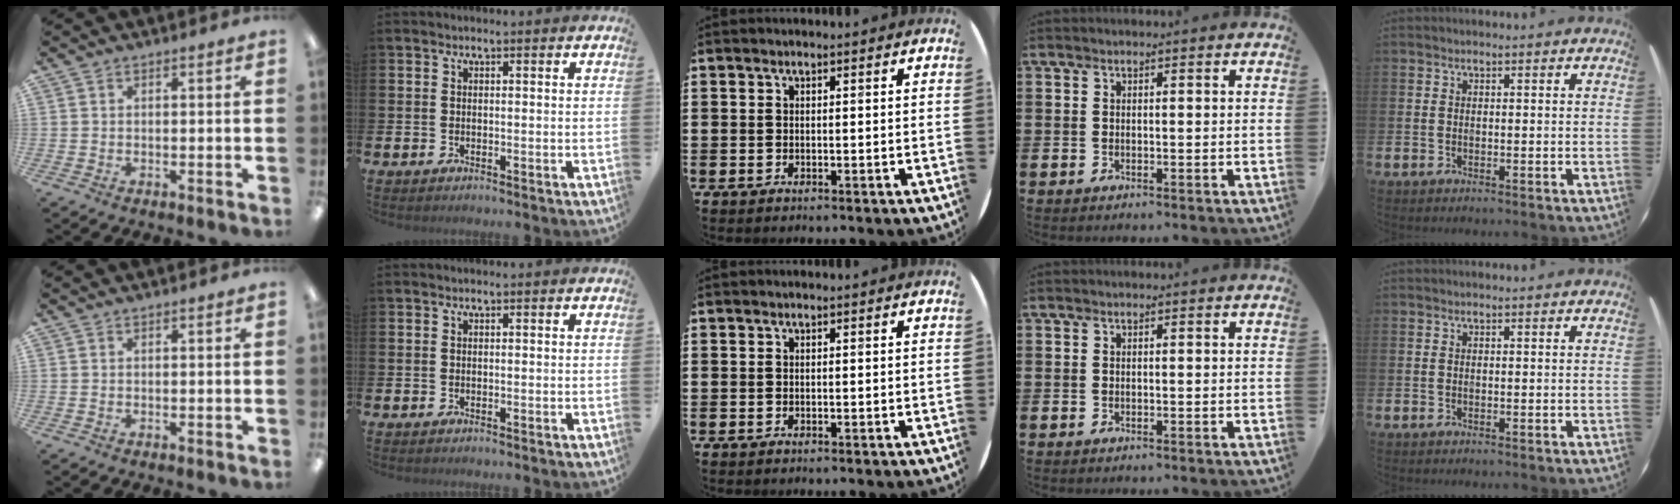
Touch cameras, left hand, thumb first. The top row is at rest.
{}